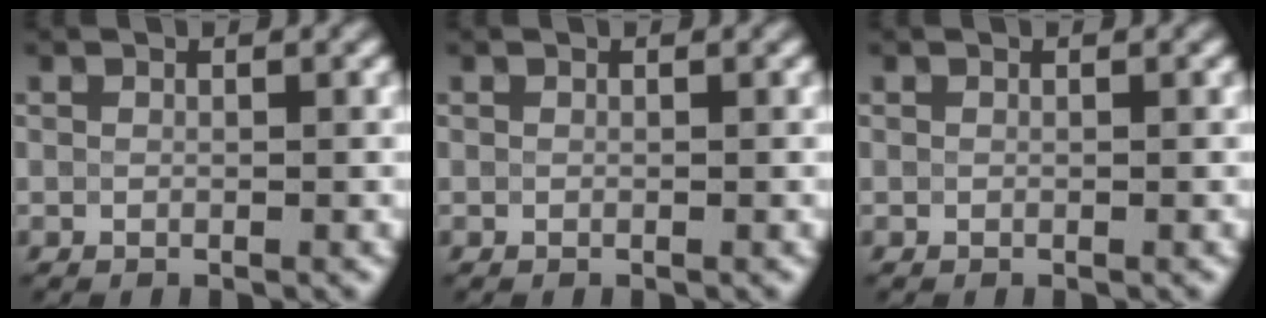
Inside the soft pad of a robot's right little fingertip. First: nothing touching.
{"total": 0.0}
{"total": 0.0}